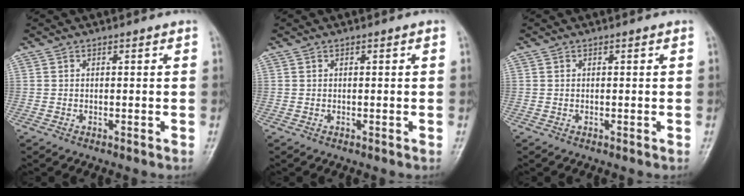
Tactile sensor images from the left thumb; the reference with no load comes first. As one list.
[{"total": 0.0}, {"total": 0.0}]